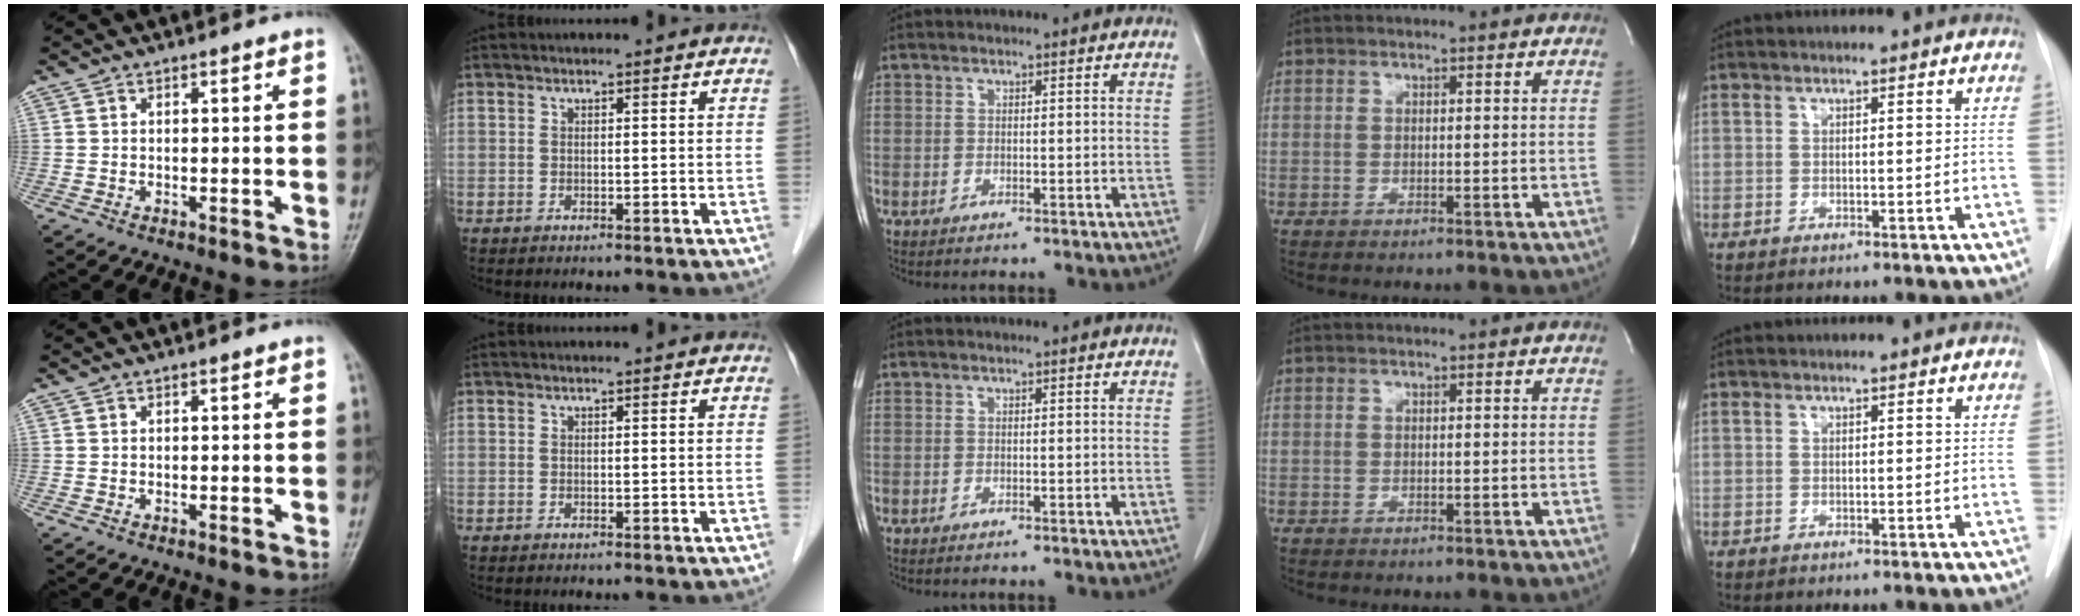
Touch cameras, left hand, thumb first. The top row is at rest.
{}